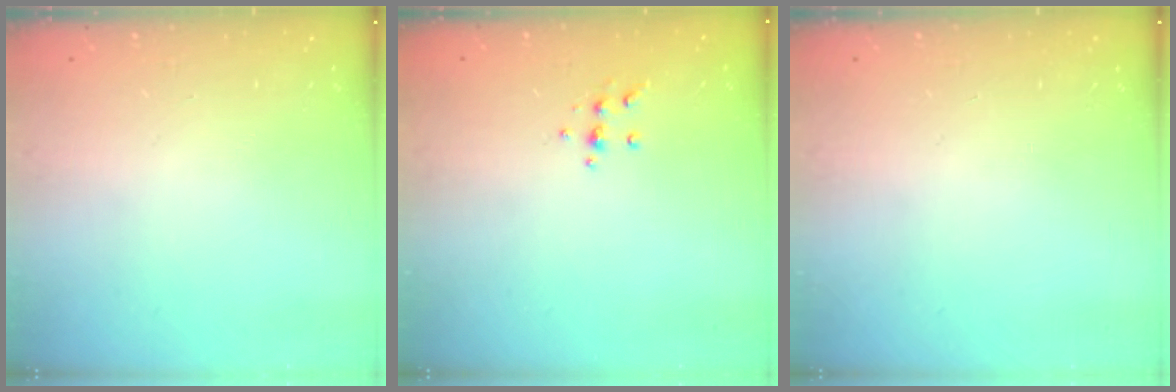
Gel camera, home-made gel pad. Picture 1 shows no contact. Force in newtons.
{"total": 5.4, "press": 5.3, "slide": 0.6}
{"total": 0.0}